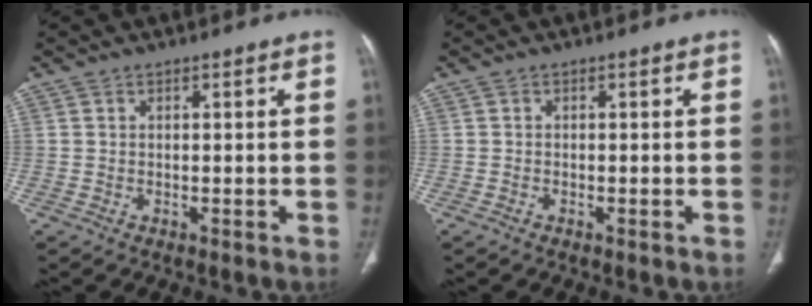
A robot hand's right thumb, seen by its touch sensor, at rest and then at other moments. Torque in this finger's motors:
{"motor_torque": [0.25, -0.03, -0.20, 0.12, 0.04]}